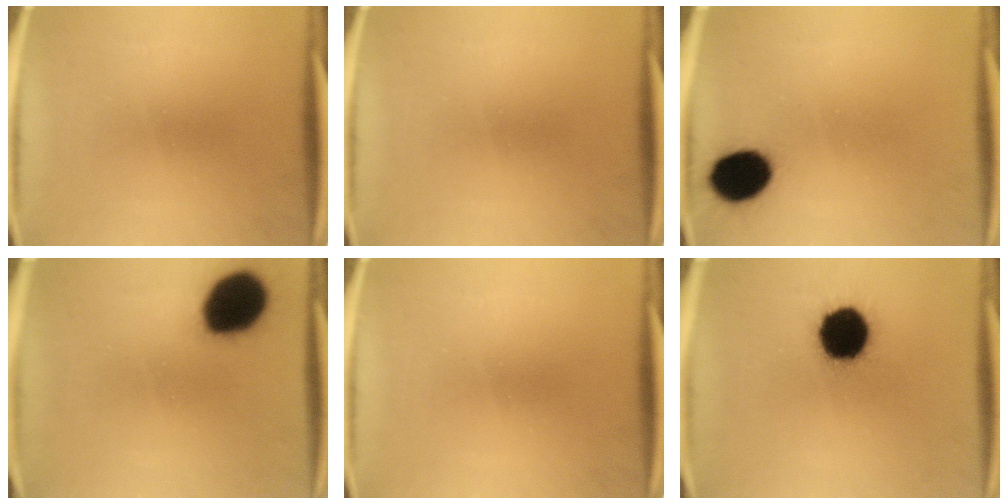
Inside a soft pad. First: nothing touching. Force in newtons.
{"total": 0.0}
{"total": 11.9}
{"total": 17.8}
{"total": 0.0}
{"total": 18.2}